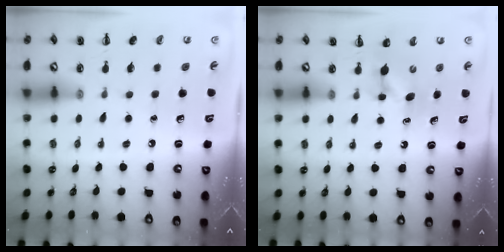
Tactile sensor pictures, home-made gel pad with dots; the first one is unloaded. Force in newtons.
{"total": 3.9, "press": 3.8, "slide": 1.0}